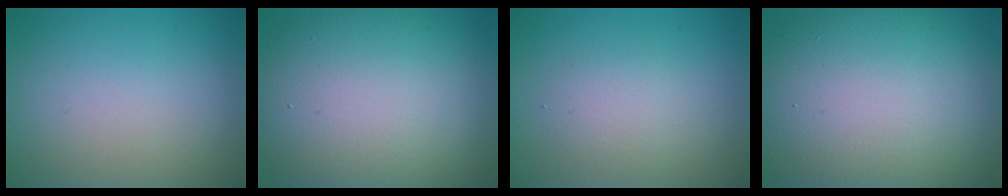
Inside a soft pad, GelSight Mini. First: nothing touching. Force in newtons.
{"total": 14.6, "press": 14.5, "slide": 0.5}
{"total": 2.1, "press": 2.1, "slide": 0.1}
{"total": 16.5, "press": 16.5, "slide": 0.9}